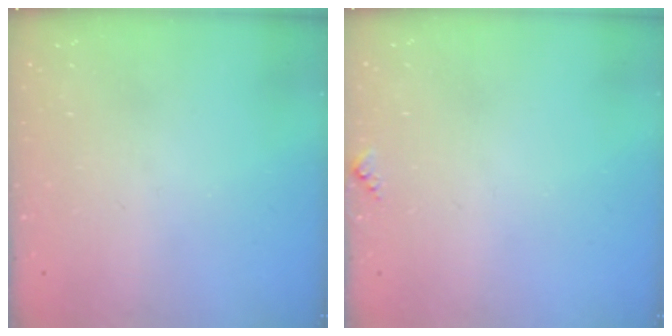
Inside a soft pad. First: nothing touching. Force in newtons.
{"total": 4.7, "press": 4.5, "slide": 1.2}